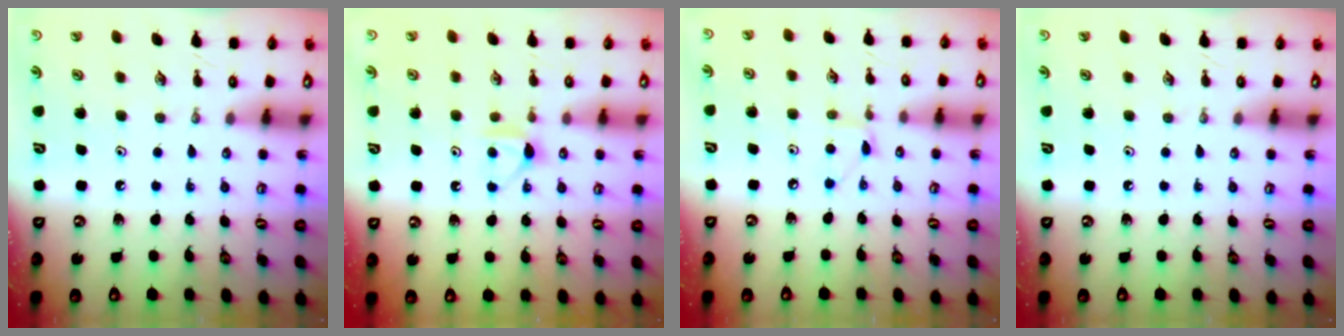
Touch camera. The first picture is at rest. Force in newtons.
{"total": 6.6, "press": 6.5, "slide": 0.7}
{"total": 5.5, "press": 5.5, "slide": 0.5}
{"total": 0.0}